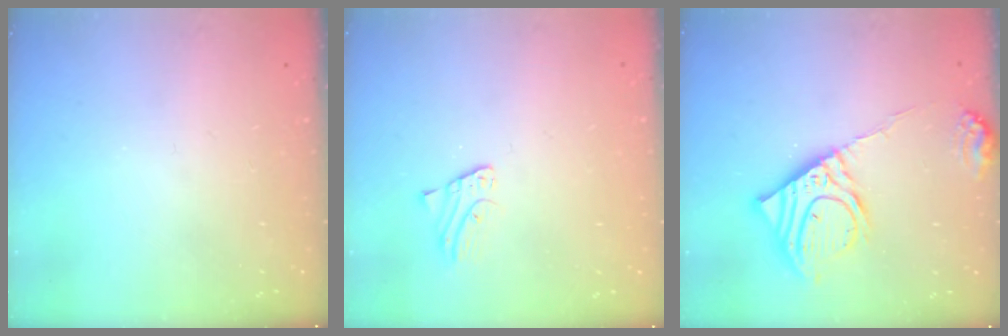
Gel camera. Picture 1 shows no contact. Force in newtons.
{"total": 1.9, "press": 1.9, "slide": 0.1}
{"total": 16.7, "press": 16.4, "slide": 3.2}